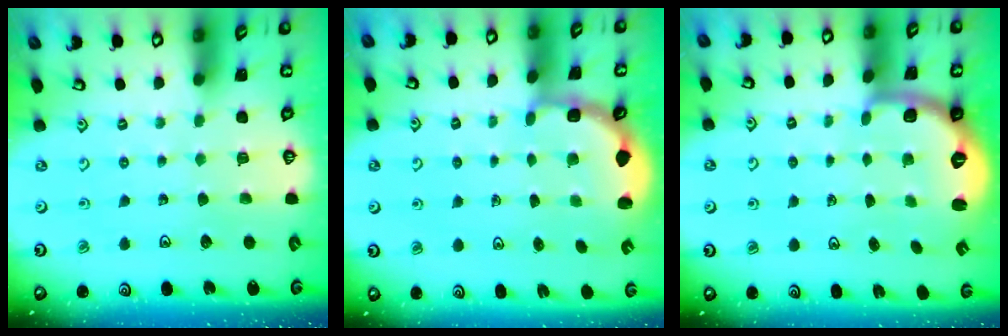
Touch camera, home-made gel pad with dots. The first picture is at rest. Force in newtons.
{"total": 2.8, "press": 2.5, "slide": 1.4}
{"total": 2.7, "press": 1.6, "slide": 2.1}